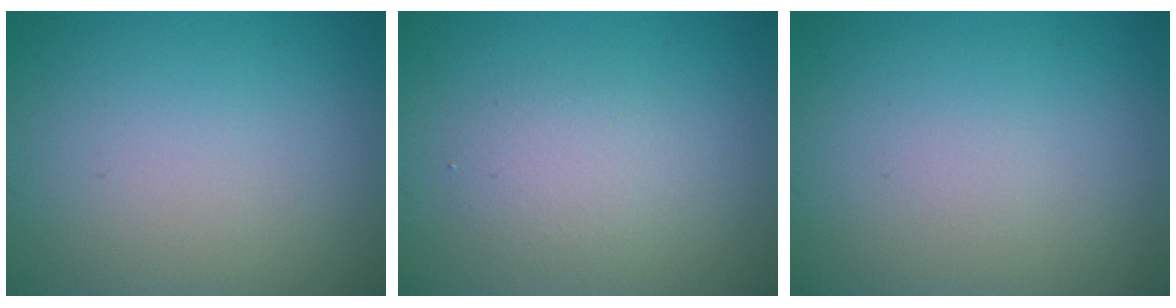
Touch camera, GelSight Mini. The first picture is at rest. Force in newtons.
{"total": 2.3, "press": 2.3, "slide": 0.2}
{"total": 0.0}